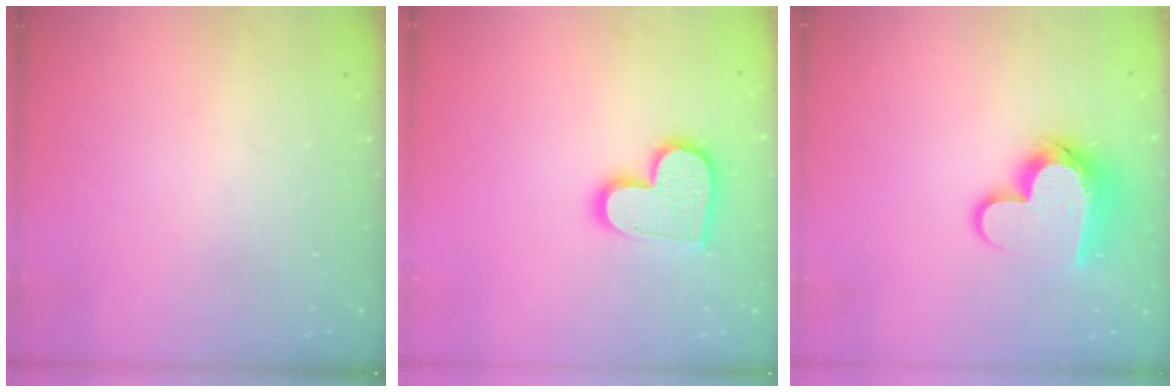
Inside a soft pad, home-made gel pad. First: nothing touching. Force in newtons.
{"total": 13.8, "press": 13.7, "slide": 1.1}
{"total": 13.2, "press": 13.2, "slide": 0.9}